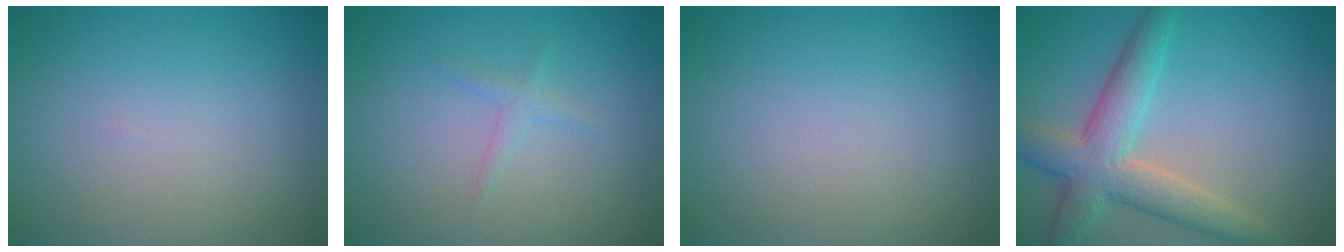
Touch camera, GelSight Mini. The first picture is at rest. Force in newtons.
{"total": 1.0, "press": 1.0, "slide": 0.1}
{"total": 0.0}
{"total": 6.0, "press": 6.0, "slide": 0.3}